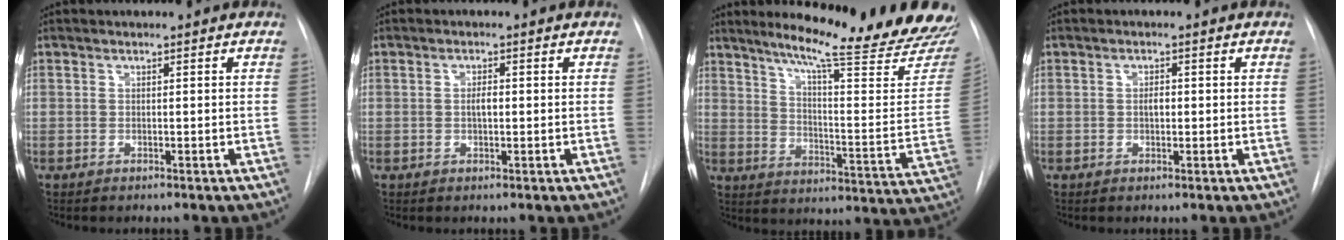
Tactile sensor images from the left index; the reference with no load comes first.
{"total": 1.7, "force": [0.0, 0.7, 1.6], "torque": [-0.029, 0.003, 0.000]}
{"total": 25.7, "force": [22.4, 1.0, 12.4], "torque": [-0.177, -0.100, 0.281]}
{"total": 1.5, "force": [0.0, 0.8, 1.3], "torque": [-0.021, 0.002, 0.000]}